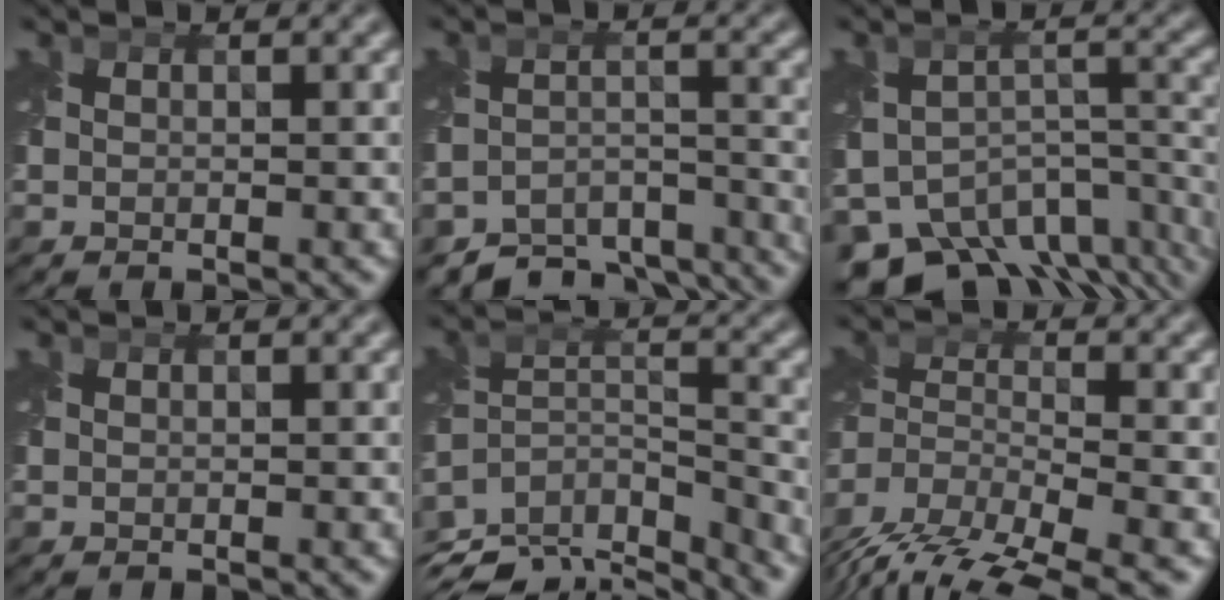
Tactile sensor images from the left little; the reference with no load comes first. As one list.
[{"total": 8.4, "force": [-7.6, 3.0, 1.8], "torque": [-0.028, -0.021, -0.098]}, {"total": 12.3, "force": [-8.9, 6.5, 5.4], "torque": [-0.100, -0.018, -0.107]}, {"total": 0.0}, {"total": 10.3, "force": [-8.4, 4.4, 4.0], "torque": [-0.074, 0.009, -0.121]}, {"total": 10.0, "force": [-8.2, 3.7, 4.2], "torque": [-0.071, -0.015, -0.131]}]